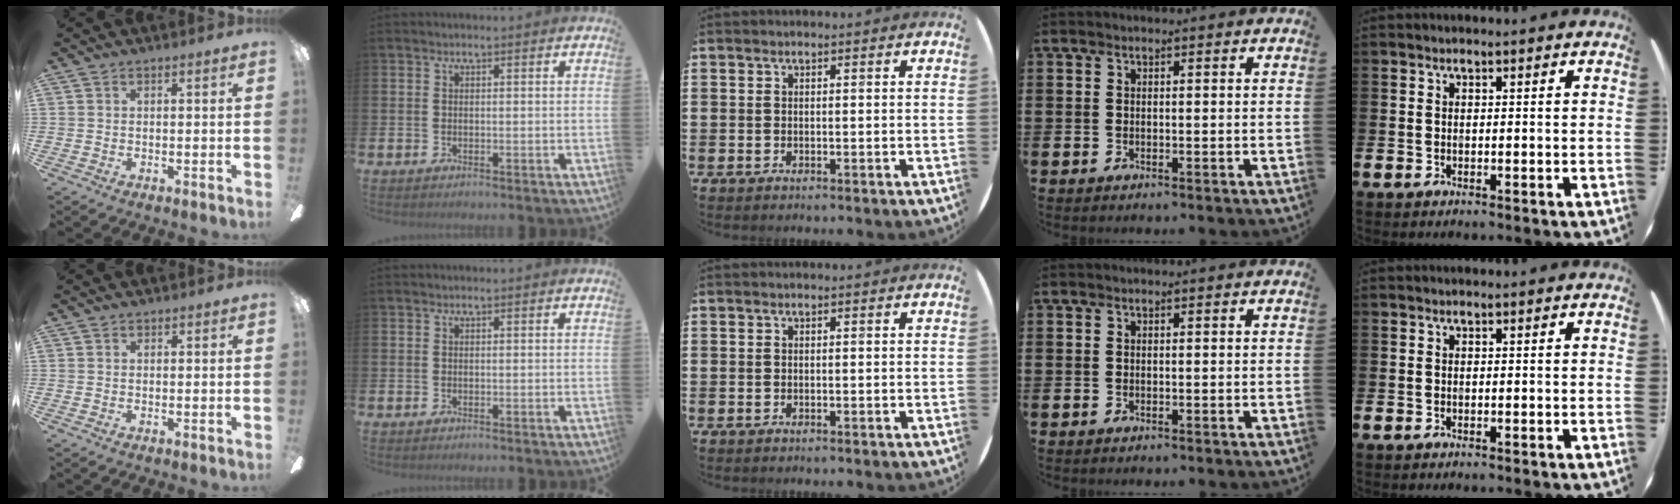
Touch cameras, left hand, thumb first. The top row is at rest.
{}